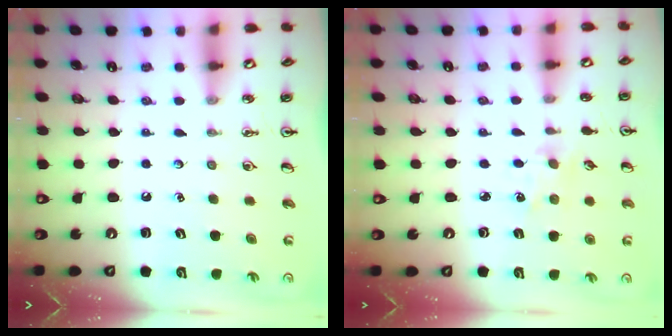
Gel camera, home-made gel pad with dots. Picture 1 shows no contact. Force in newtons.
{"total": 1.2, "press": 1.2, "slide": 0.2}